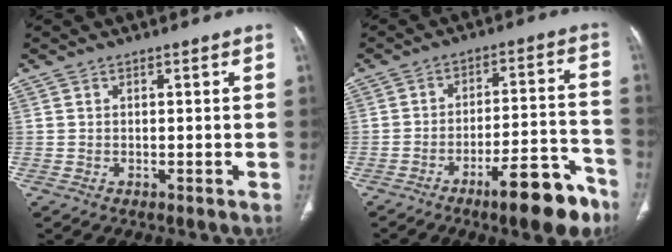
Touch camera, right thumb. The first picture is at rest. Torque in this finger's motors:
{"motor_torque": [1.79, 2.00, -0.04, -0.08, 0.28]}